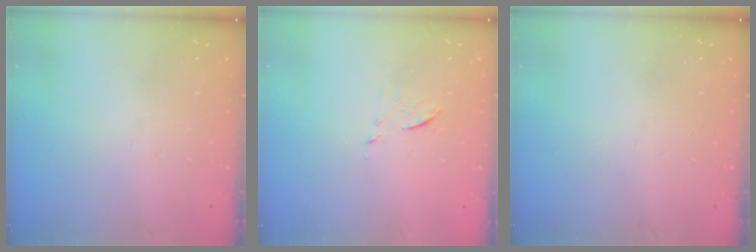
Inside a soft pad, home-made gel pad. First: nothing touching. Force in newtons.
{"total": 6.2, "press": 6.2, "slide": 0.2}
{"total": 0.0}